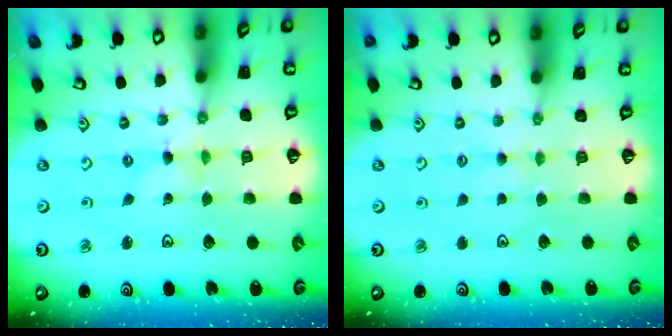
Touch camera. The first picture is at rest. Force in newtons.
{"total": 2.3, "press": 2.3, "slide": 0.3}